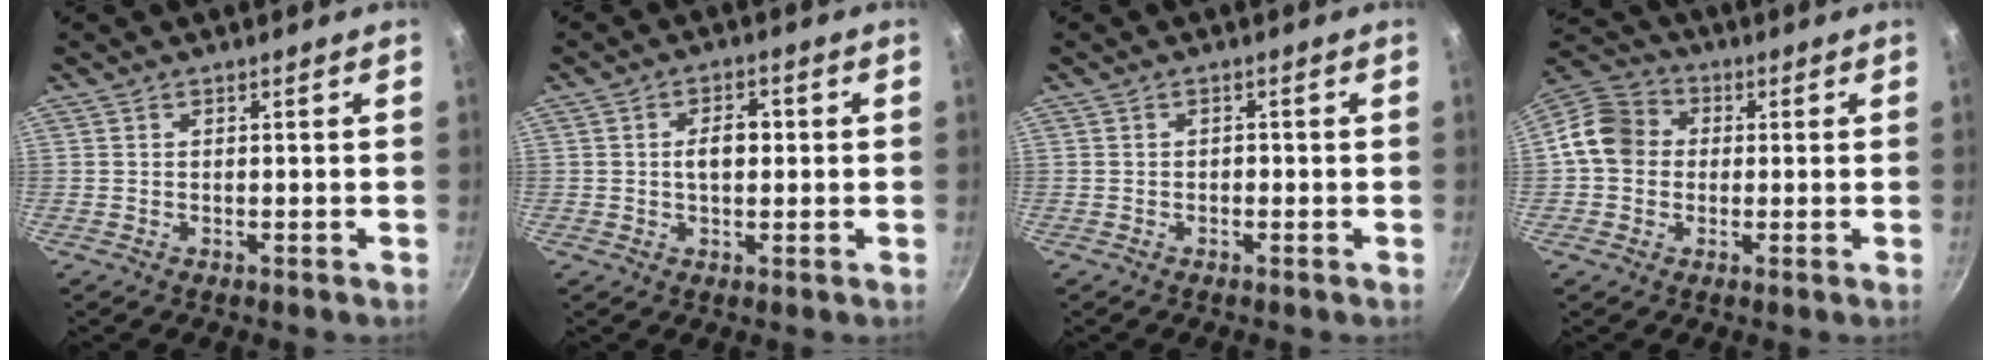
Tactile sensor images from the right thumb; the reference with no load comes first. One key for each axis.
{"total": 5.2, "fx": 0.2, "fy": 3.2, "fz": 4.1, "tx": -0.046, "ty": 0.011, "tz": -0.001}
{"total": 1.0, "fx": -0.4, "fy": 0.8, "fz": 0.5, "tx": -0.005, "ty": 0.006, "tz": -0.008}
{"total": 10.1, "fx": 0.1, "fy": 8.8, "fz": 4.9, "tx": -0.060, "ty": 0.026, "tz": -0.020}